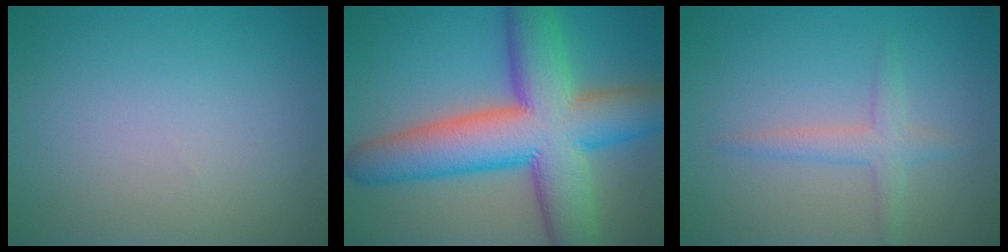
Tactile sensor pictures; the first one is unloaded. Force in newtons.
{"total": 13.3, "press": 13.2, "slide": 0.6}
{"total": 2.2, "press": 2.2, "slide": 0.1}